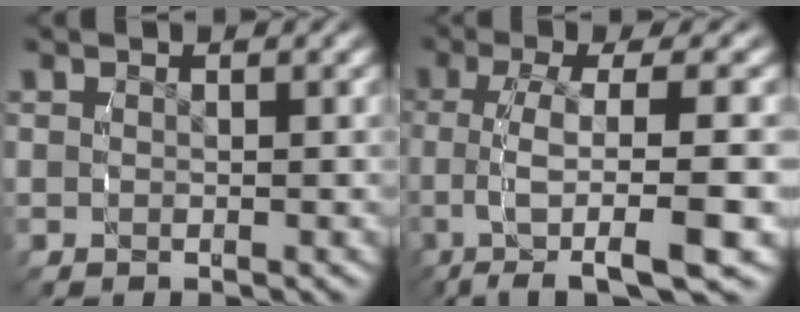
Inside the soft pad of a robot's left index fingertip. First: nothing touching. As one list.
[{"total": 8.4, "force": [-4.4, 2.5, 6.7], "torque": [-0.128, -0.030, -0.049]}]